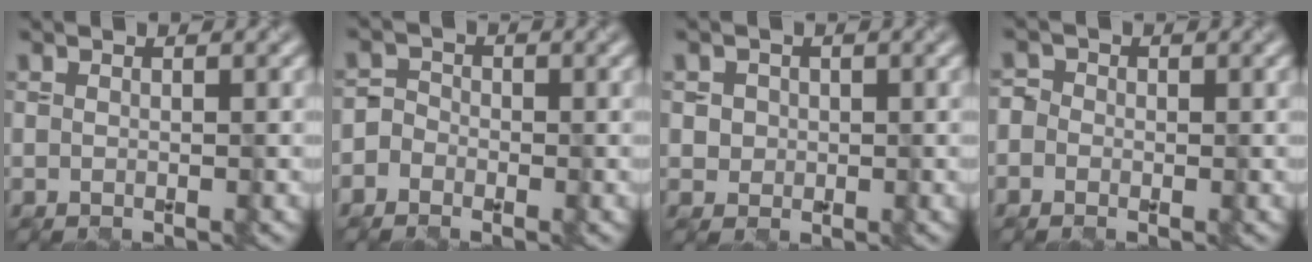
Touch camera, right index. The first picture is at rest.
{"total": 2.2, "force": [-1.2, 1.9, 0.3], "torque": [0.017, 0.014, -0.031]}
{"total": 2.0, "force": [0.4, 1.8, 0.6], "torque": [-0.006, 0.004, 0.017]}
{"total": 2.2, "force": [0.0, 2.1, 0.6], "torque": [0.011, 0.009, -0.027]}